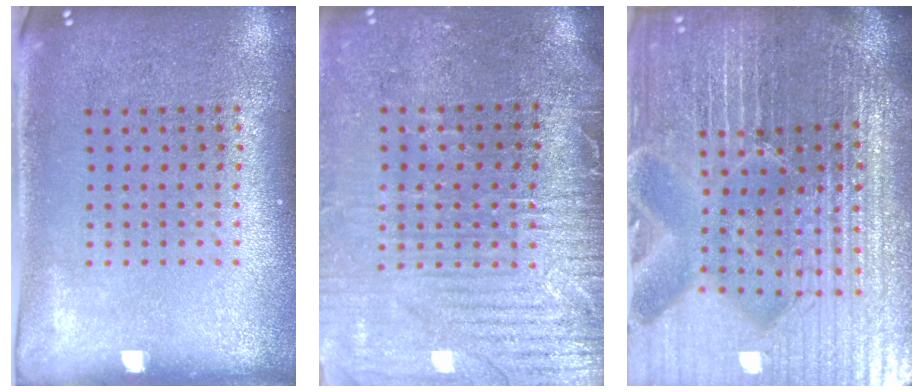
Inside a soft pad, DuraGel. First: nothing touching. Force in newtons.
{"total": 4.0, "press": 3.5, "slide": 1.8}
{"total": 7.2, "press": 6.3, "slide": 3.5}